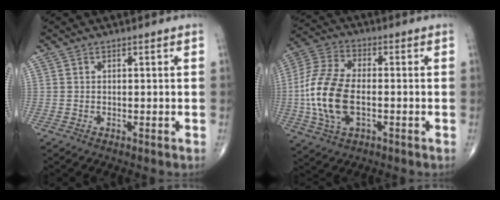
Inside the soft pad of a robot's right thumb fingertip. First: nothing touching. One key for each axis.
{"total": 14.6, "fx": -2.2, "fy": 7.9, "fz": 12.0, "tx": -0.263, "ty": 0.012, "tz": -0.042}